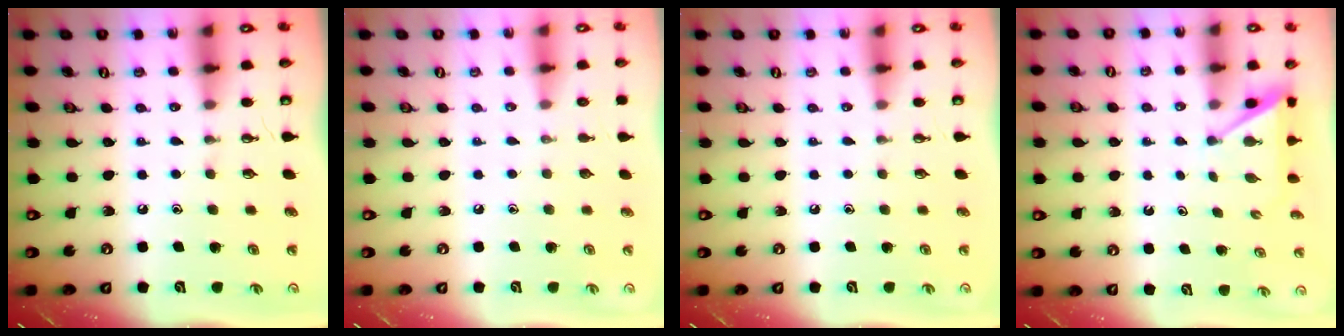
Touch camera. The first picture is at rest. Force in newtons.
{"total": 0.0}
{"total": 0.0}
{"total": 3.1, "press": 3.1, "slide": 0.3}